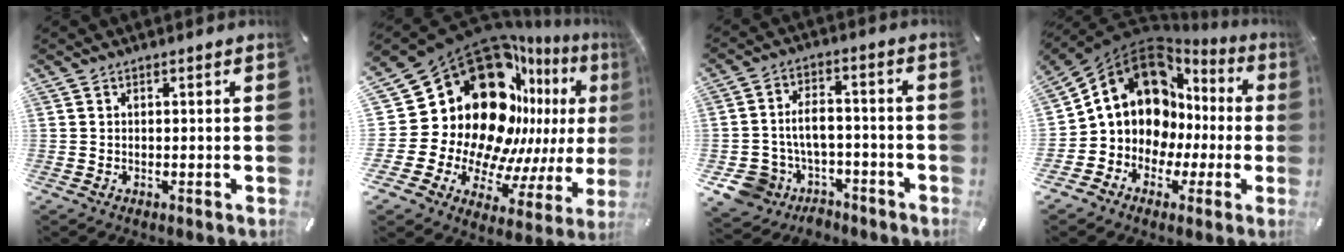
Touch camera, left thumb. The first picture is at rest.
{"total": 29.0, "force": [7.8, 20.7, 18.8], "torque": [-0.311, -0.138, 0.198]}
{"total": 9.8, "force": [-2.2, 8.4, 4.5], "torque": [-0.103, 0.015, -0.030]}
{"total": 14.0, "force": [3.5, 12.1, 6.0], "torque": [-0.119, -0.038, 0.073]}